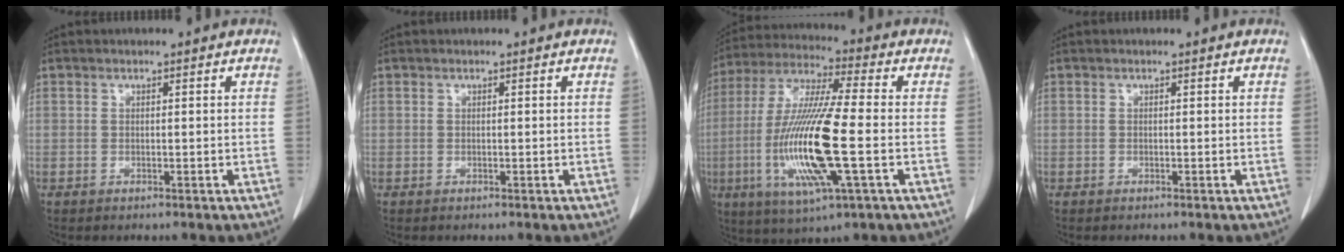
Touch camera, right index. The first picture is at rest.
{"total": 0.0}
{"total": 17.3, "force": [-3.5, 1.3, 16.9], "torque": [-0.357, -0.015, -0.063]}
{"total": 0.0}